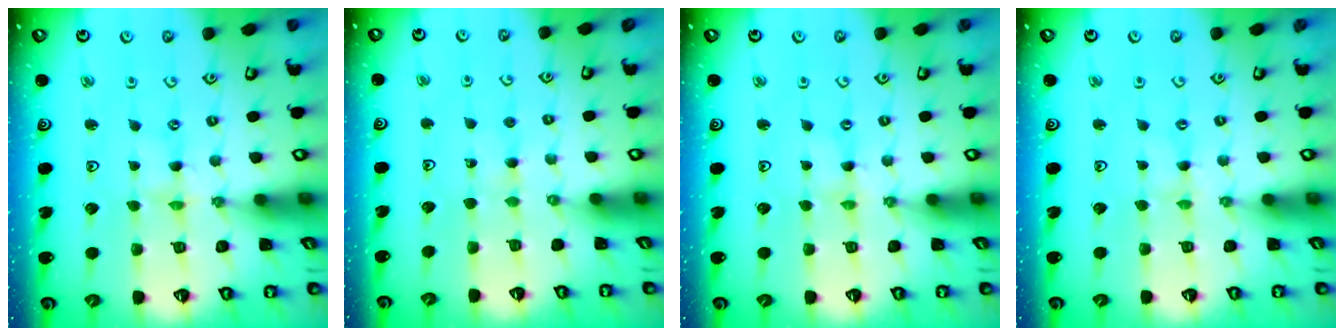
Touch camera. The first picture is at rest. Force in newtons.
{"total": 2.5, "press": 2.5, "slide": 0.4}
{"total": 0.0}
{"total": 0.7, "press": 0.7, "slide": 0.2}